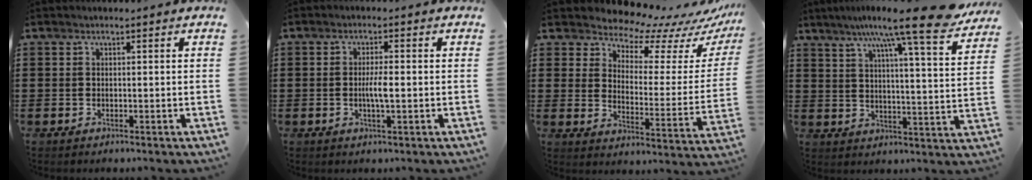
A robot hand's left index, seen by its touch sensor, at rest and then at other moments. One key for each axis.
{"total": 3.2, "fx": -0.3, "fy": 0.5, "fz": 3.2, "tx": -0.056, "ty": -0.001, "tz": -0.006}
{"total": 7.2, "fx": 6.9, "fy": 1.4, "fz": 1.2, "tx": -0.038, "ty": -0.067, "tz": 0.116}
{"total": 12.2, "fx": 9.6, "fy": 0.0, "fz": 7.6, "tx": -0.146, "ty": -0.053, "tz": 0.150}